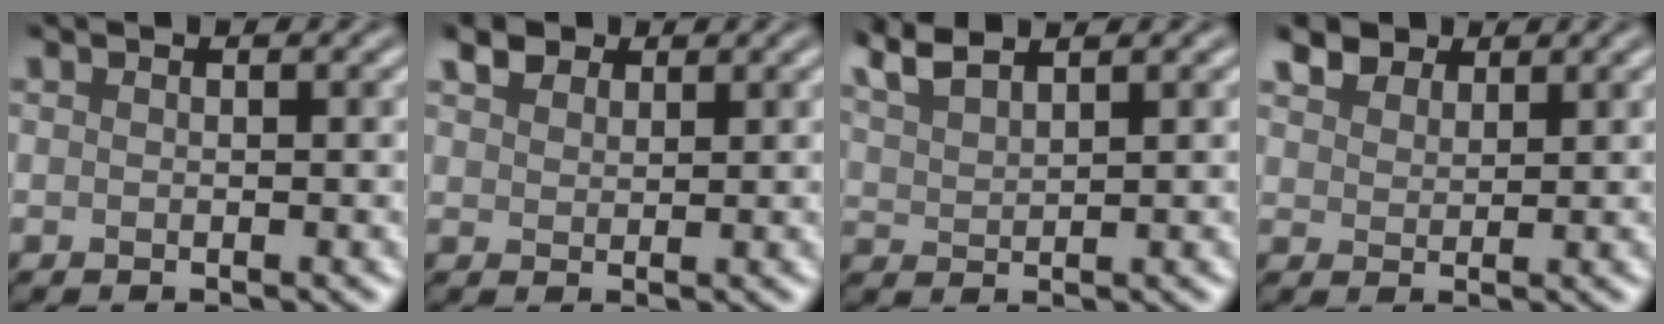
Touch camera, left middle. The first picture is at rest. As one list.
[{"total": 2.3, "force": [1.7, 1.3, 0.8], "torque": [-0.023, 0.006, 0.033]}, {"total": 3.3, "force": [2.8, 0.7, 1.6], "torque": [-0.039, 0.012, 0.058]}, {"total": 3.7, "force": [2.9, 1.9, 1.3], "torque": [-0.039, 0.000, 0.055]}]